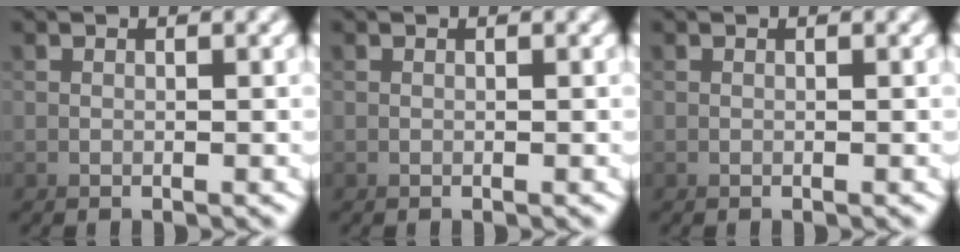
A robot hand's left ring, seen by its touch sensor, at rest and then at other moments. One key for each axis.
{"total": 0.0}
{"total": 0.0}